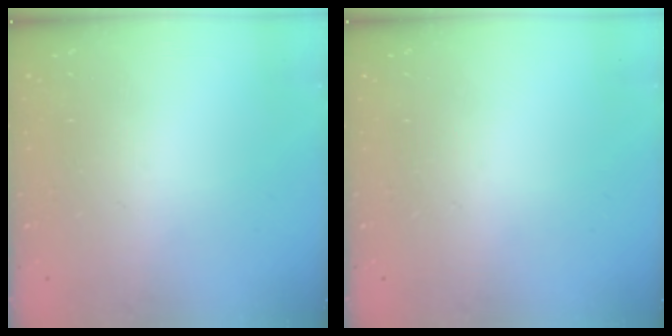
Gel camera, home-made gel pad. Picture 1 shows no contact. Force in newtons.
{"total": 0.0}